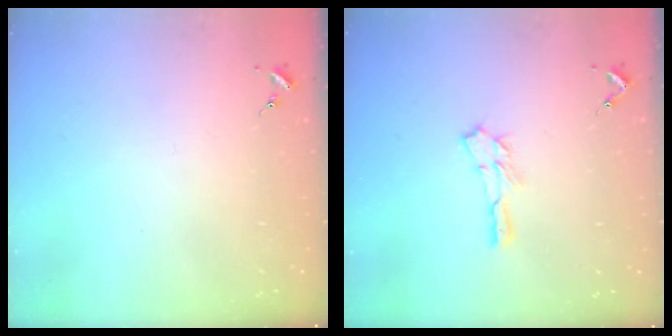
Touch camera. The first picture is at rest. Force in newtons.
{"total": 6.3, "press": 6.3, "slide": 0.3}